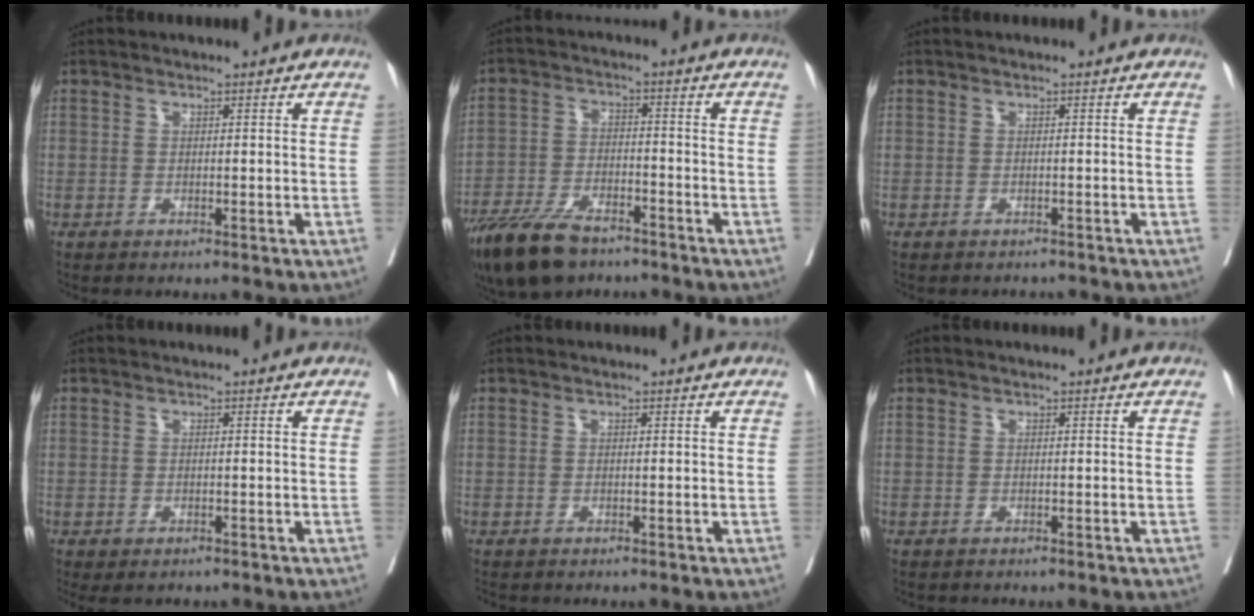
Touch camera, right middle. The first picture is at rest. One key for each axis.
{"total": 11.1, "fx": -8.5, "fy": 4.2, "fz": 5.9, "tx": -0.110, "ty": -0.017, "tz": -0.152}
{"total": 1.5, "fx": -1.4, "fy": 0.5, "fz": 0.0, "tx": -0.003, "ty": -0.003, "tz": -0.021}
{"total": 2.8, "fx": -2.1, "fy": 1.4, "fz": 1.1, "tx": -0.011, "ty": -0.005, "tz": -0.028}
{"total": 0.8, "fx": -0.8, "fy": 0.3, "fz": 0.1, "tx": -0.008, "ty": -0.002, "tz": -0.015}
{"total": 0.0}